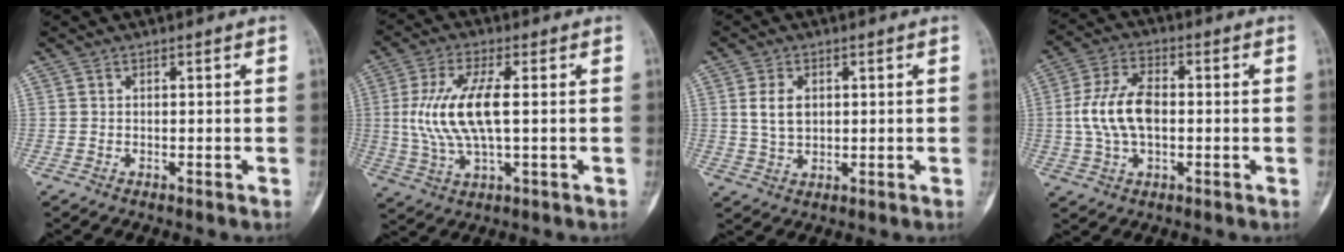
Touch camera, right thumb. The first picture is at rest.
{"total": 12.0, "force": [0.9, 4.3, 11.2], "torque": [-0.244, 0.004, 0.022]}
{"total": 5.1, "force": [1.1, 3.4, 3.6], "torque": [-0.059, -0.004, 0.027]}
{"total": 10.9, "force": [-0.1, 6.2, 9.0], "torque": [-0.177, 0.016, -0.004]}